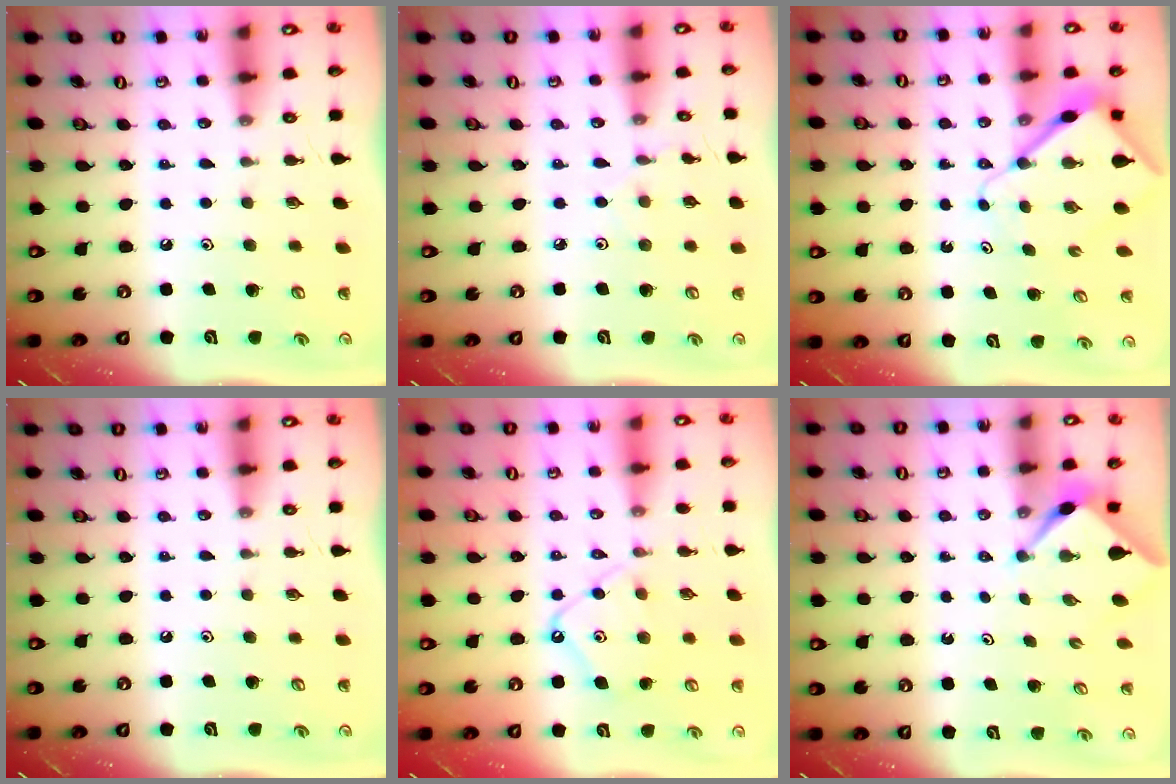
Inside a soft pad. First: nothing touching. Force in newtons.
{"total": 2.2, "press": 2.2, "slide": 0.4}
{"total": 8.4, "press": 8.4, "slide": 0.9}
{"total": 0.0}
{"total": 11.2, "press": 11.1, "slide": 1.1}
{"total": 2.8, "press": 2.8, "slide": 0.4}